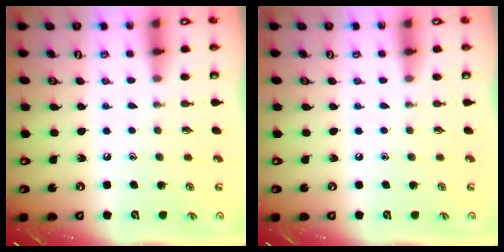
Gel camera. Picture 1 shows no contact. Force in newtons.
{"total": 0.0}